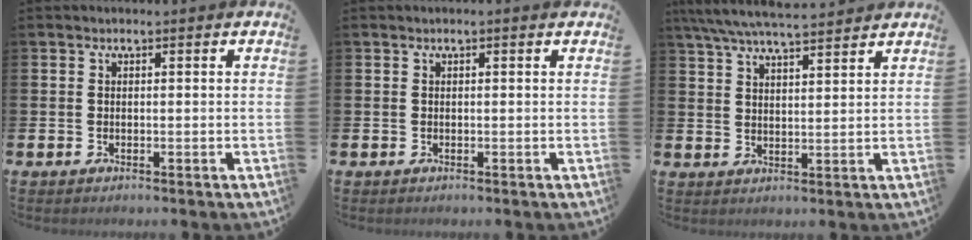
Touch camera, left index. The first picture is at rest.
{"total": 0.0}
{"total": 6.4, "force": [6.0, 0.7, 2.1], "torque": [-0.058, -0.025, 0.109]}